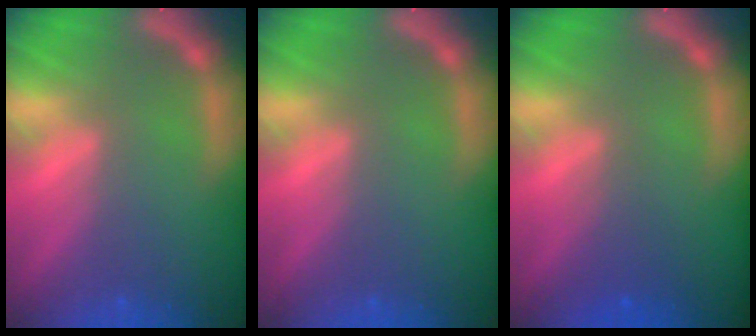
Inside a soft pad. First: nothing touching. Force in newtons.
{"total": 0.0}
{"total": 2.0}